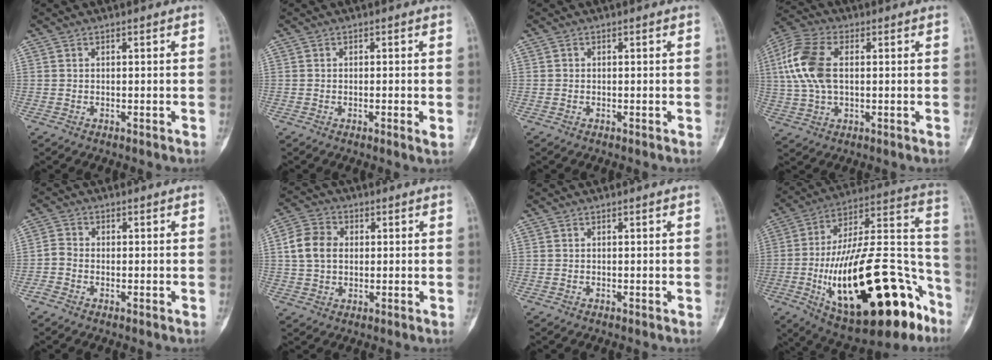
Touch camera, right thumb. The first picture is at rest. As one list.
[{"total": 1.9, "force": [-0.2, 0.2, 1.8], "torque": [-0.034, -0.006, -0.009]}, {"total": 0.0}, {"total": 12.5, "force": [1.8, 7.3, 10.0], "torque": [-0.228, 0.016, 0.034]}, {"total": 2.2, "force": [-1.1, 1.5, 1.3], "torque": [-0.024, 0.003, -0.034]}, {"total": 7.8, "force": [1.0, 6.0, 4.8], "torque": [-0.077, 0.010, 0.012]}, {"total": 0.0}, {"total": 35.1, "force": [-14.2, 13.9, 28.9], "torque": [-0.423, 0.065, -0.210]}]